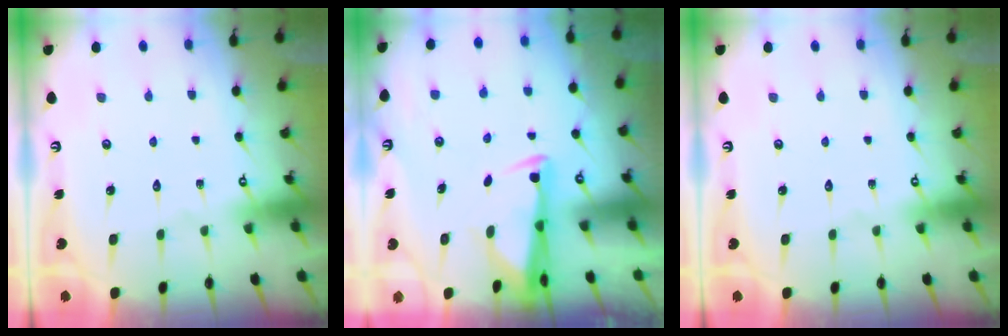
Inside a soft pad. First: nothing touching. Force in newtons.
{"total": 2.8, "press": 2.7, "slide": 0.9}
{"total": 0.0}